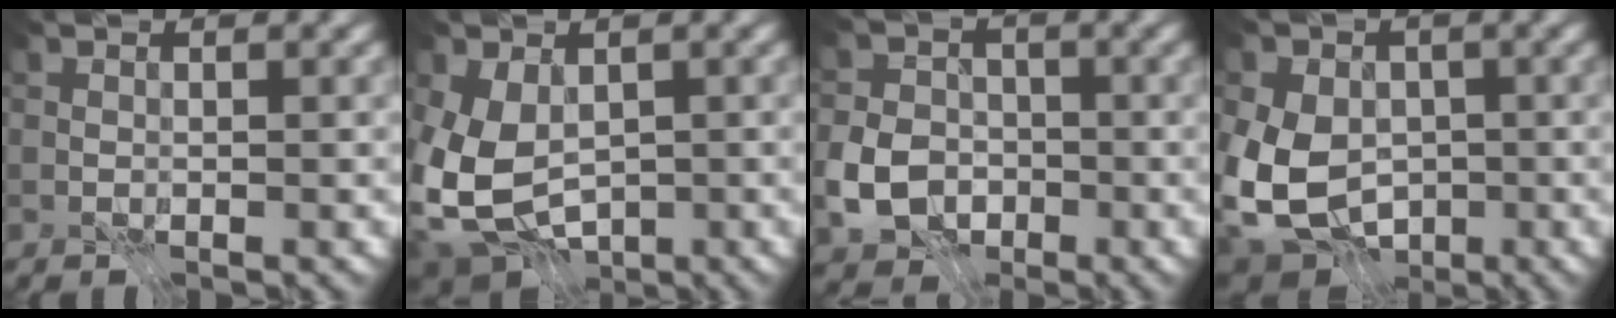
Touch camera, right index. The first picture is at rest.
{"total": 7.1, "force": [-0.6, 5.1, 4.9], "torque": [-0.111, -0.024, -0.009]}
{"total": 4.7, "force": [-1.9, 3.9, 1.9], "torque": [-0.029, 0.003, -0.051]}
{"total": 10.0, "force": [-1.8, 7.7, 6.2], "torque": [-0.117, -0.012, -0.039]}